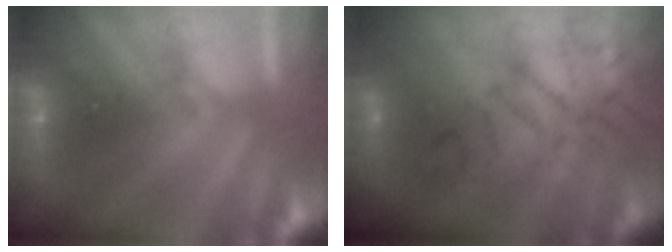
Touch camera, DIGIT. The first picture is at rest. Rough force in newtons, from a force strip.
{"total": 4.4}